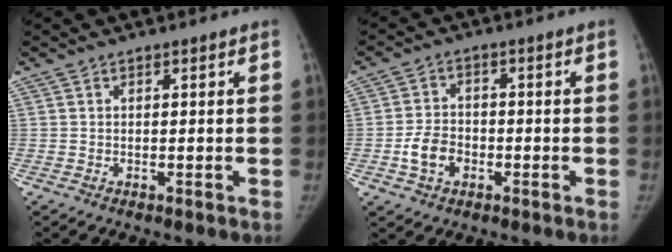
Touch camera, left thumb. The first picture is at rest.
{"total": 5.7, "force": [-1.7, 4.3, 3.3], "torque": [-0.051, 0.014, -0.033]}